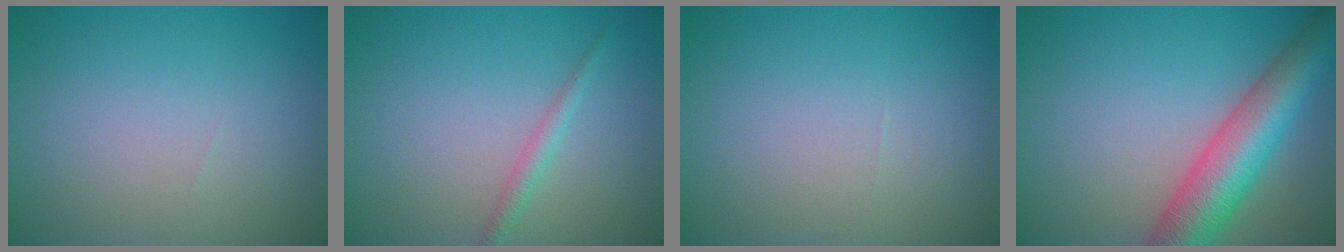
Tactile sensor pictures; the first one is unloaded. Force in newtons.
{"total": 1.4, "press": 1.4, "slide": 0.0}
{"total": 0.0}
{"total": 8.5, "press": 8.4, "slide": 0.2}